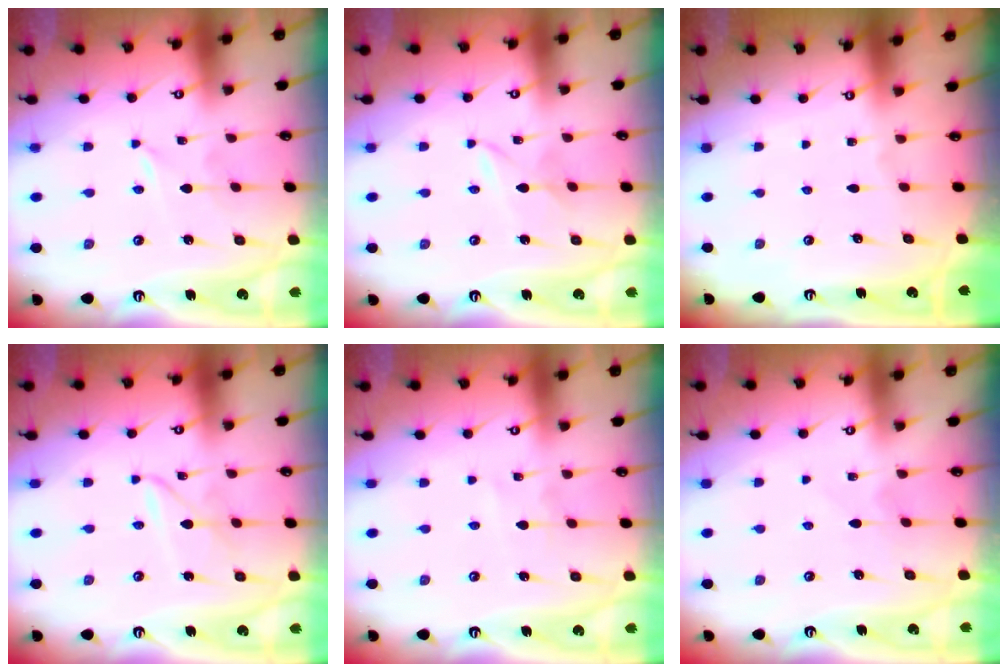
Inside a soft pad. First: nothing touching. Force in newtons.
{"total": 1.5, "press": 1.5, "slide": 0.2}
{"total": 0.0}
{"total": 2.6, "press": 2.6, "slide": 0.2}
{"total": 2.8, "press": 2.8, "slide": 0.4}
{"total": 3.0, "press": 3.0, "slide": 0.3}